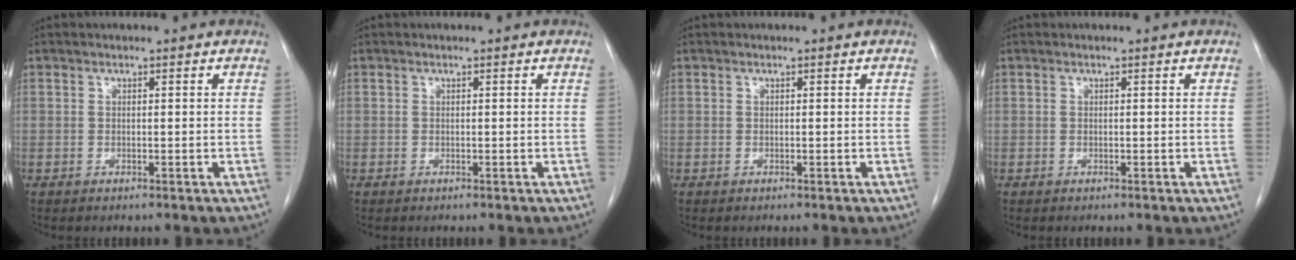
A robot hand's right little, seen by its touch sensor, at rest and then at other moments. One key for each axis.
{"total": 0.0}
{"total": 0.0}
{"total": 0.0}